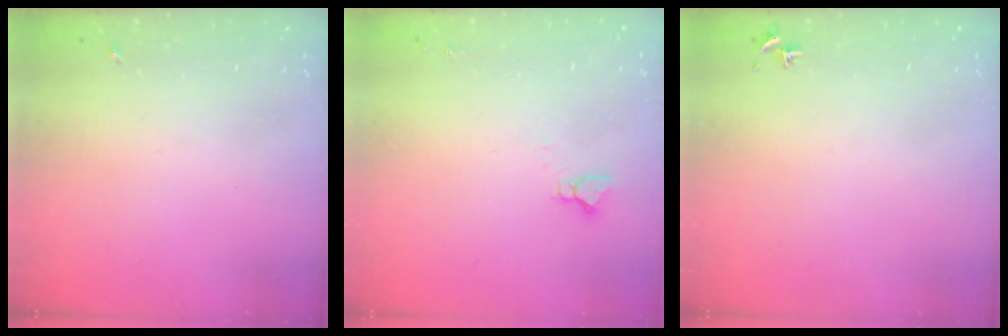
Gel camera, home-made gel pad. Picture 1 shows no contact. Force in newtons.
{"total": 2.9, "press": 2.9, "slide": 0.2}
{"total": 0.7, "press": 0.5, "slide": 0.4}